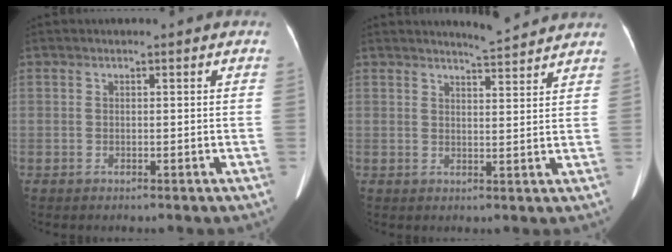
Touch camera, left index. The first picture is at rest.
{"total": 4.8, "force": [4.7, -0.2, 0.9], "torque": [-0.026, -0.001, 0.063]}